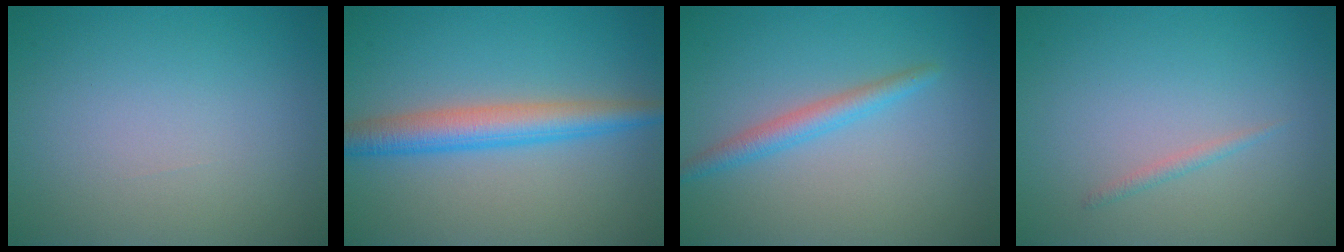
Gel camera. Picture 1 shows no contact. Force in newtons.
{"total": 4.4, "press": 4.4, "slide": 0.1}
{"total": 2.2, "press": 2.2, "slide": 0.0}
{"total": 0.7, "press": 0.7, "slide": 0.1}